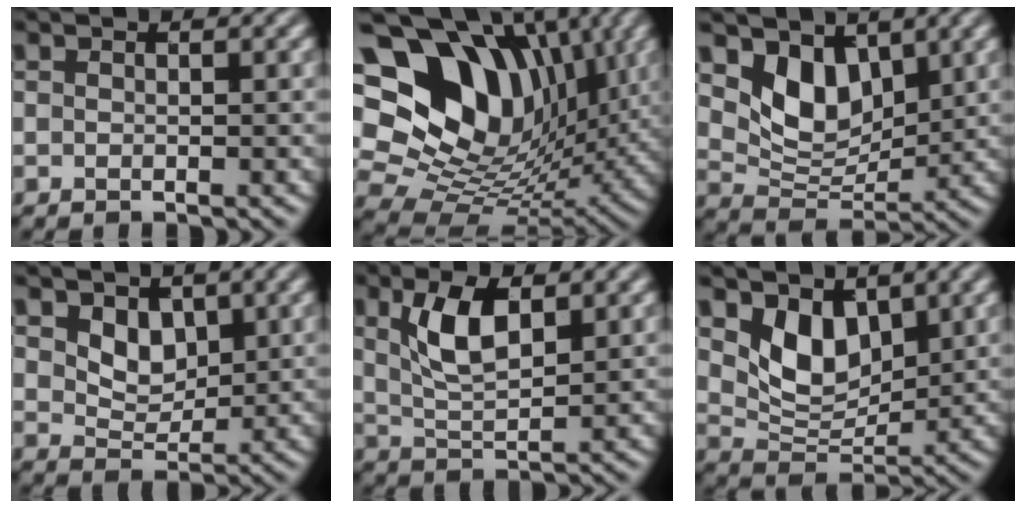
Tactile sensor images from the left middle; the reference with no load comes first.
{"total": 16.4, "force": [6.0, 11.6, 10.0], "torque": [-0.197, 0.033, 0.105]}
{"total": 4.5, "force": [2.4, 2.9, 2.5], "torque": [-0.064, -0.020, 0.044]}
{"total": 2.4, "force": [1.1, 1.7, 1.3], "torque": [-0.037, -0.011, 0.023]}
{"total": 4.7, "force": [1.5, 2.1, 3.9], "torque": [-0.092, 0.001, 0.032]}
{"total": 4.2, "force": [2.0, 2.7, 2.5], "torque": [-0.064, -0.019, 0.039]}